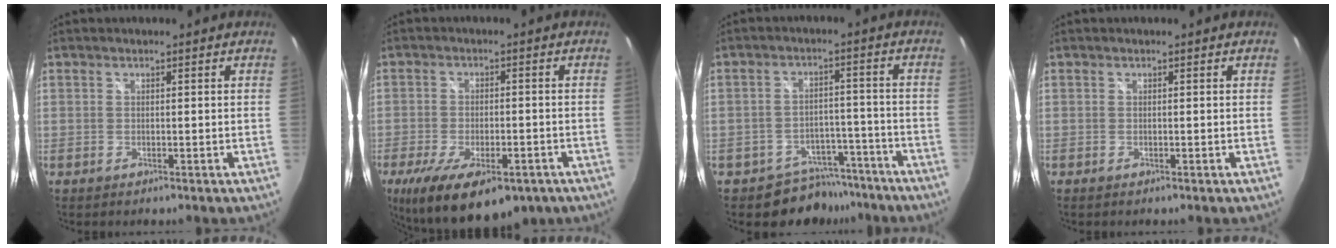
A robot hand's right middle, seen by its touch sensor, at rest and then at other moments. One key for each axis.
{"total": 17.6, "fx": -10.7, "fy": 7.4, "fz": 11.9, "tx": -0.234, "ty": -0.047, "tz": -0.155}
{"total": 9.0, "fx": -7.3, "fy": 5.2, "fz": 0.7, "tx": -0.016, "ty": 0.025, "tz": -0.090}
{"total": 0.0}